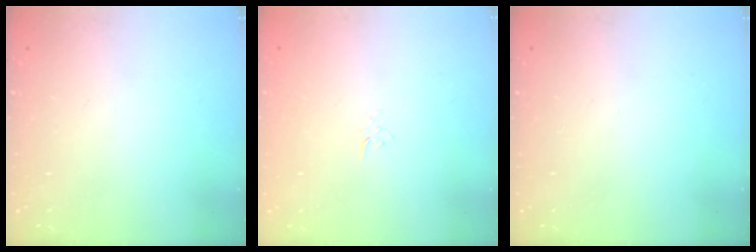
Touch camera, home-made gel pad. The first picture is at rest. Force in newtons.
{"total": 2.6, "press": 2.6, "slide": 0.3}
{"total": 0.0}